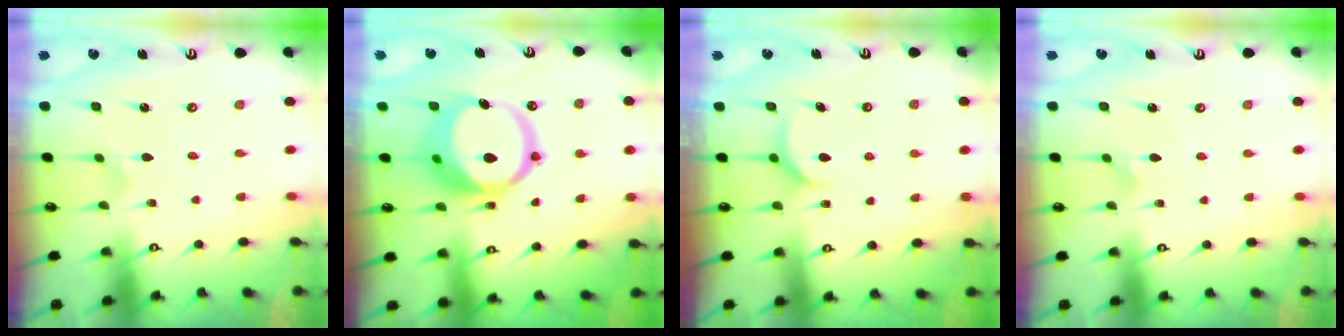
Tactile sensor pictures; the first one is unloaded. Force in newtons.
{"total": 15.0, "press": 14.8, "slide": 1.8}
{"total": 6.7, "press": 6.7, "slide": 0.4}
{"total": 3.3, "press": 3.3, "slide": 0.2}